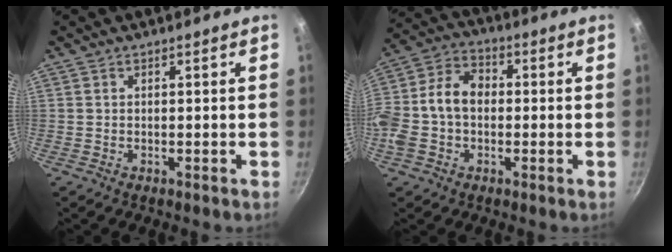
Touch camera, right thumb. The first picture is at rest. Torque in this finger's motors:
{"motor_torque": [1.39, 1.58, 1.18, -0.77, 0.09]}